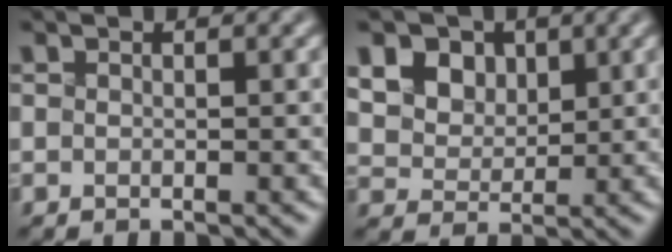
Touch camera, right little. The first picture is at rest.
{"total": 12.1, "force": [6.0, 8.9, 5.6], "torque": [-0.137, 0.034, 0.106]}